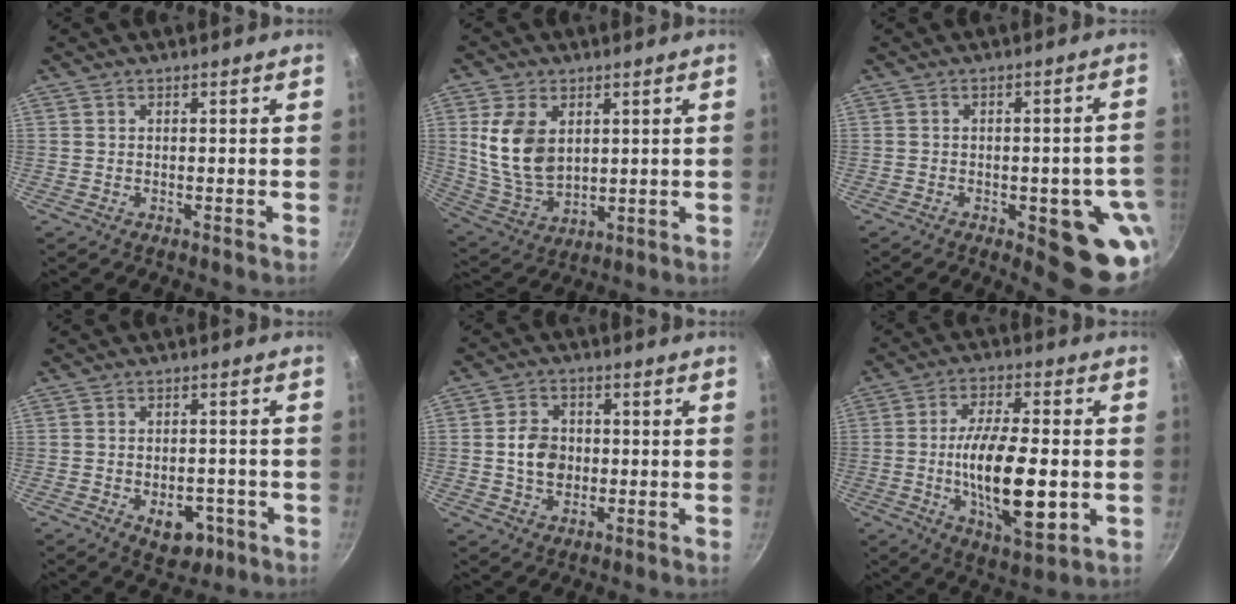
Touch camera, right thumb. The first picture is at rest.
{"total": 12.4, "force": [2.9, 8.2, 8.9], "torque": [-0.159, -0.023, 0.071]}
{"total": 13.6, "force": [-4.3, 5.4, 11.7], "torque": [-0.089, 0.009, -0.052]}
{"total": 7.5, "force": [-2.9, 4.8, 4.9], "torque": [-0.038, 0.012, -0.031]}
{"total": 6.9, "force": [-0.1, 5.6, 4.2], "torque": [-0.051, 0.010, -0.006]}
{"total": 17.7, "force": [-2.4, 6.6, 16.2], "torque": [-0.277, 0.005, -0.037]}